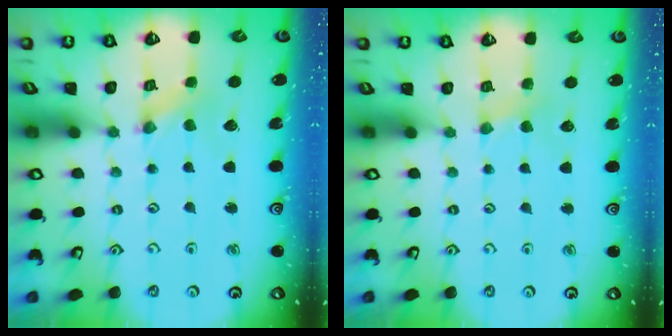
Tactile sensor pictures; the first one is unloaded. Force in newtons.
{"total": 2.2, "press": 2.2, "slide": 0.4}